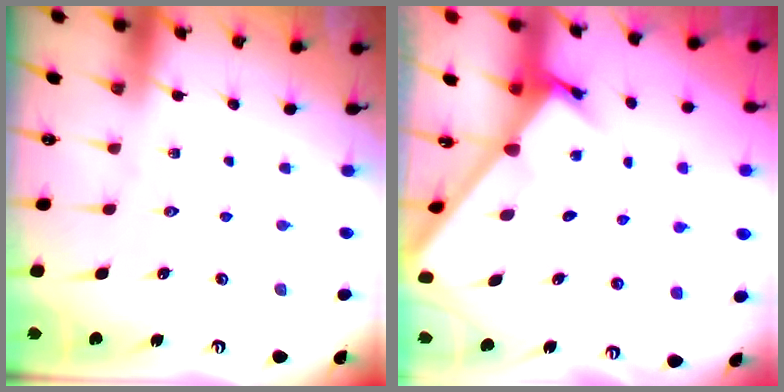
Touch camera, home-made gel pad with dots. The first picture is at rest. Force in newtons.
{"total": 2.6, "press": 2.6, "slide": 0.3}